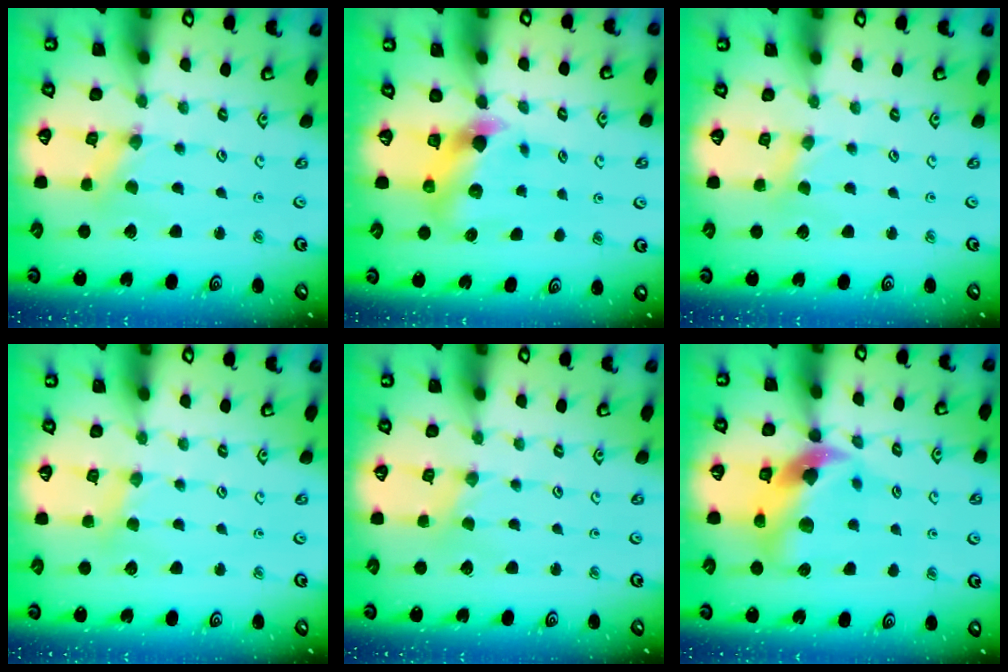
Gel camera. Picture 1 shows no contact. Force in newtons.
{"total": 5.7, "press": 5.7, "slide": 0.5}
{"total": 1.6, "press": 1.5, "slide": 0.3}
{"total": 2.2, "press": 2.2, "slide": 0.3}
{"total": 0.0}
{"total": 12.4, "press": 12.3, "slide": 2.0}